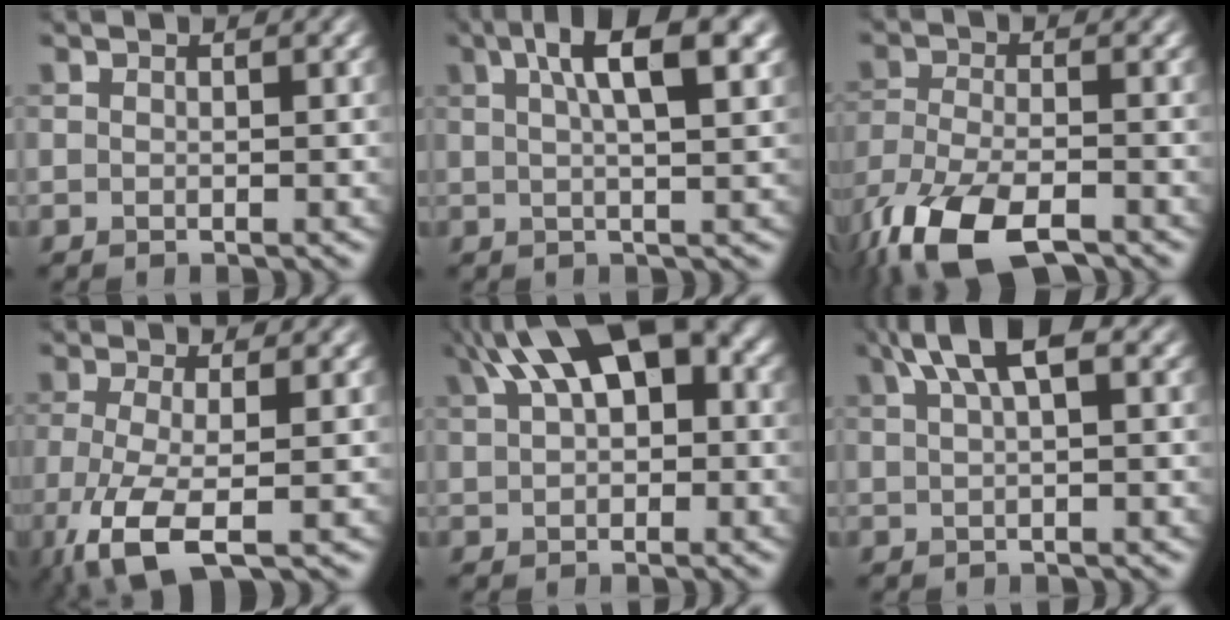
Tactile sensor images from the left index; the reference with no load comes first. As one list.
[{"total": 7.1, "force": [2.9, 2.0, 6.2], "torque": [-0.077, 0.016, 0.035]}, {"total": 10.4, "force": [-7.1, 4.0, 6.4], "torque": [-0.136, -0.035, -0.131]}, {"total": 5.6, "force": [-2.4, 1.5, 4.8], "torque": [-0.103, -0.013, -0.051]}, {"total": 10.3, "force": [4.0, 5.2, 7.9], "torque": [-0.131, 0.029, 0.063]}, {"total": 5.0, "force": [2.6, 1.4, 4.1], "torque": [-0.068, 0.018, 0.042]}]